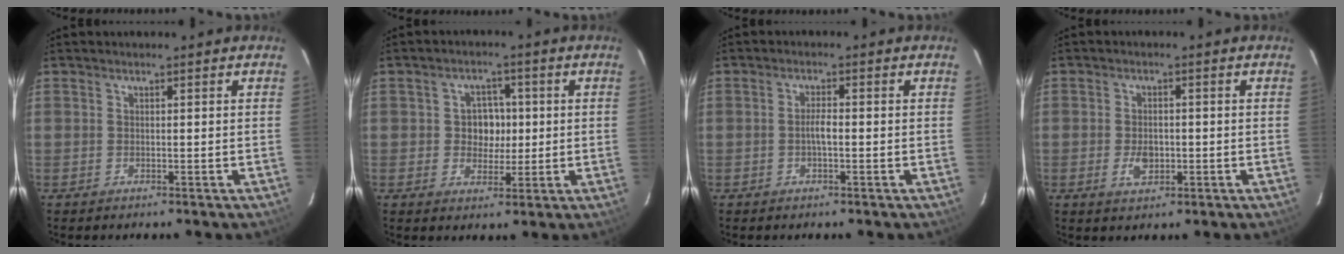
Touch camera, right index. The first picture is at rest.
{"total": 5.3, "force": [0.1, 4.6, 2.5], "torque": [-0.042, 0.013, 0.005]}
{"total": 2.3, "force": [-0.5, 0.5, 2.2], "torque": [-0.042, 0.004, -0.010]}
{"total": 4.0, "force": [-1.0, 2.5, 3.0], "torque": [-0.057, -0.002, -0.013]}